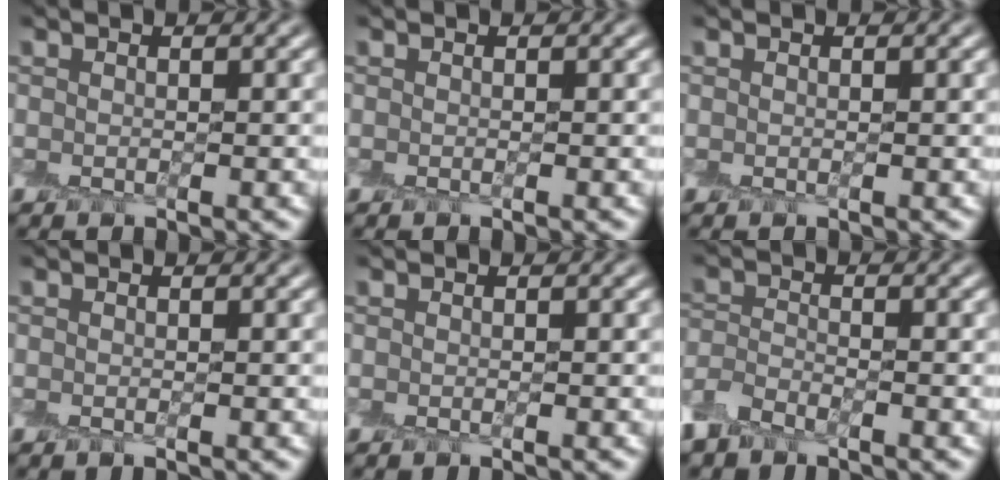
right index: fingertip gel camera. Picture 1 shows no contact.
{"total": 0.0}
{"total": 0.0}
{"total": 0.0}
{"total": 0.0}
{"total": 2.1, "force": [-1.8, 0.9, 0.6], "torque": [-0.010, 0.001, -0.045]}